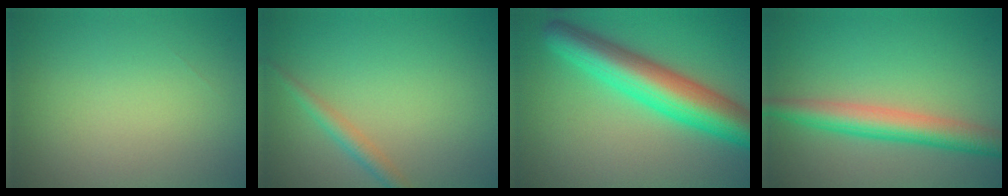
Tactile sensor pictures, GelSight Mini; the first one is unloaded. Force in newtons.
{"total": 1.8, "press": 1.8, "slide": 0.0}
{"total": 8.2, "press": 8.2, "slide": 0.3}
{"total": 4.6, "press": 4.6, "slide": 0.0}